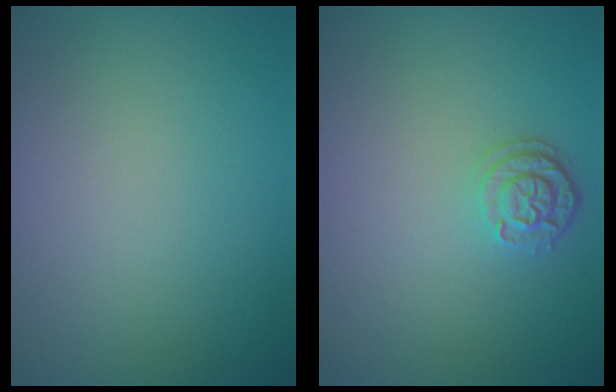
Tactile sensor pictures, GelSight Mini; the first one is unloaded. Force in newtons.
{"total": 2.1, "press": 1.9, "slide": 0.9}